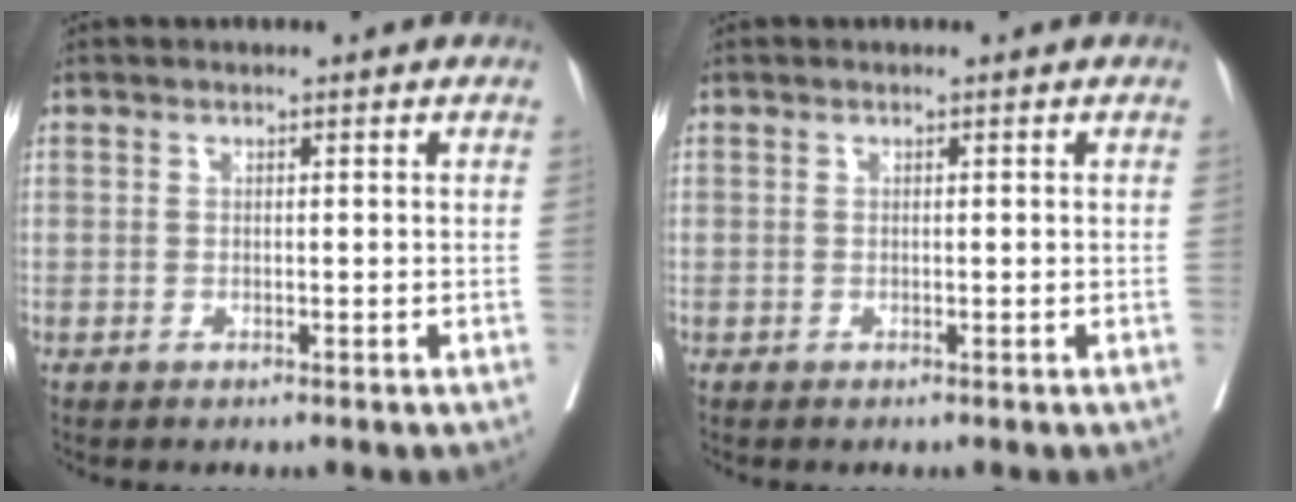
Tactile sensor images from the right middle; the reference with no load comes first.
{"total": 0.0}